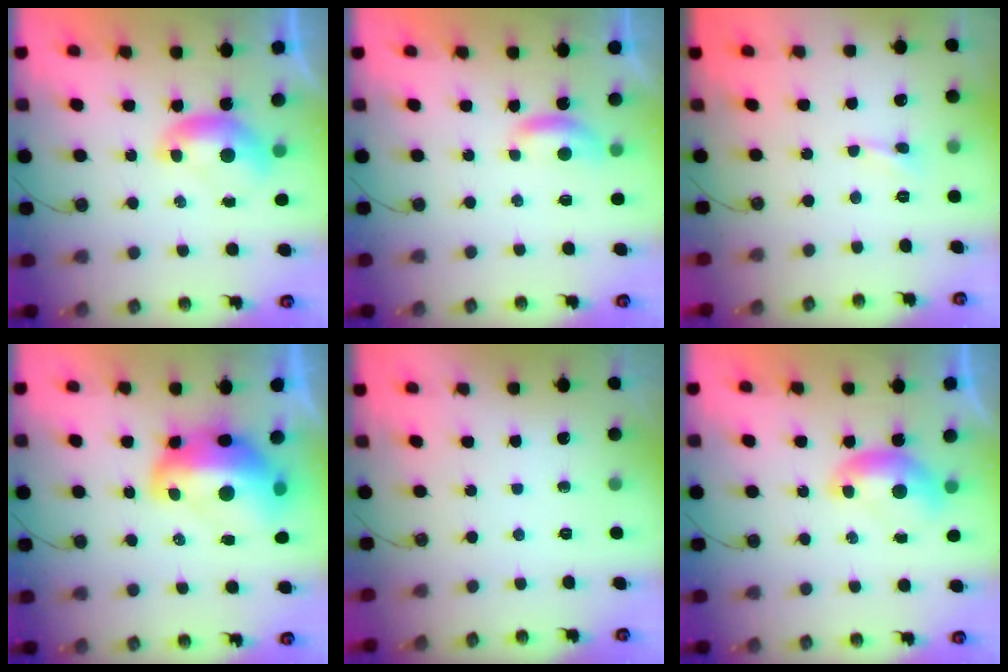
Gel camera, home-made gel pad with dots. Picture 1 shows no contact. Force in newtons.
{"total": 1.1, "press": 1.0, "slide": 0.5}
{"total": 1.5, "press": 1.4, "slide": 0.5}
{"total": 10.7, "press": 10.6, "slide": 1.3}
{"total": 0.0}
{"total": 0.0}